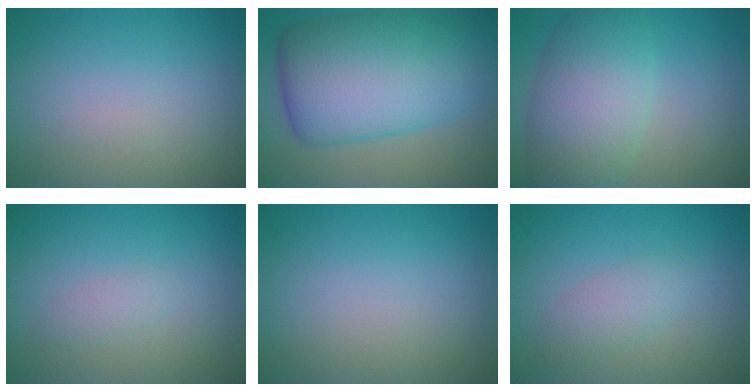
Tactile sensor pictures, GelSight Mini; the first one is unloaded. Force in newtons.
{"total": 13.6, "press": 13.6, "slide": 0.2}
{"total": 7.6, "press": 7.6, "slide": 0.3}
{"total": 1.0, "press": 1.0, "slide": 0.1}
{"total": 0.0}
{"total": 2.0, "press": 1.9, "slide": 0.1}